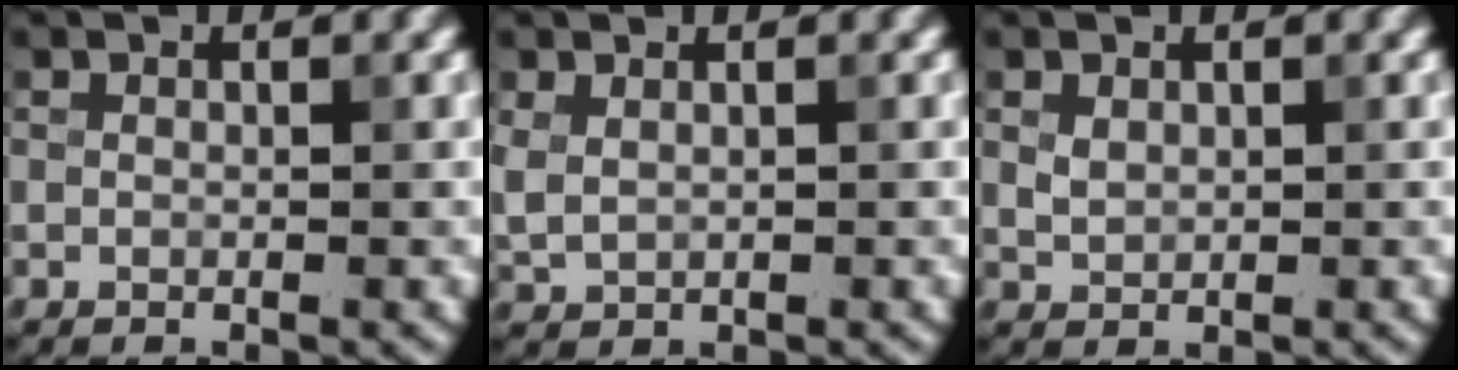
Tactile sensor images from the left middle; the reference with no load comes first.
{"total": 1.9, "force": [0.4, 1.4, 1.3], "torque": [-0.033, 0.003, 0.015]}
{"total": 1.0, "force": [0.5, 0.7, 0.5], "torque": [-0.012, 0.002, 0.016]}